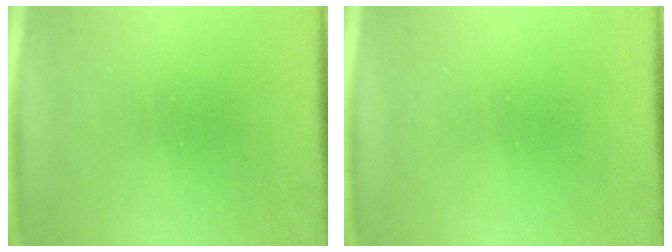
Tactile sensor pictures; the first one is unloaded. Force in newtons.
{"total": 0.0}